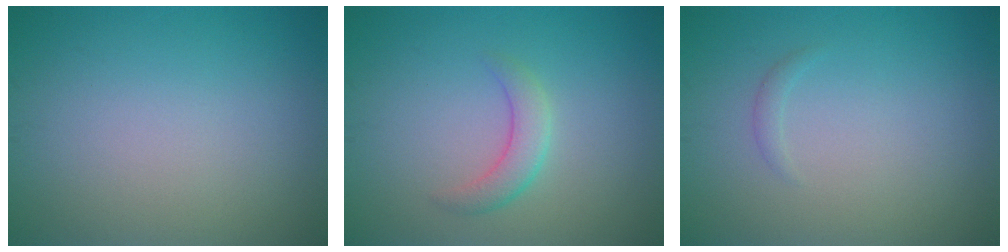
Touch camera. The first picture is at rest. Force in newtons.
{"total": 2.3, "press": 2.3, "slide": 0.0}
{"total": 0.6, "press": 0.6, "slide": 0.1}